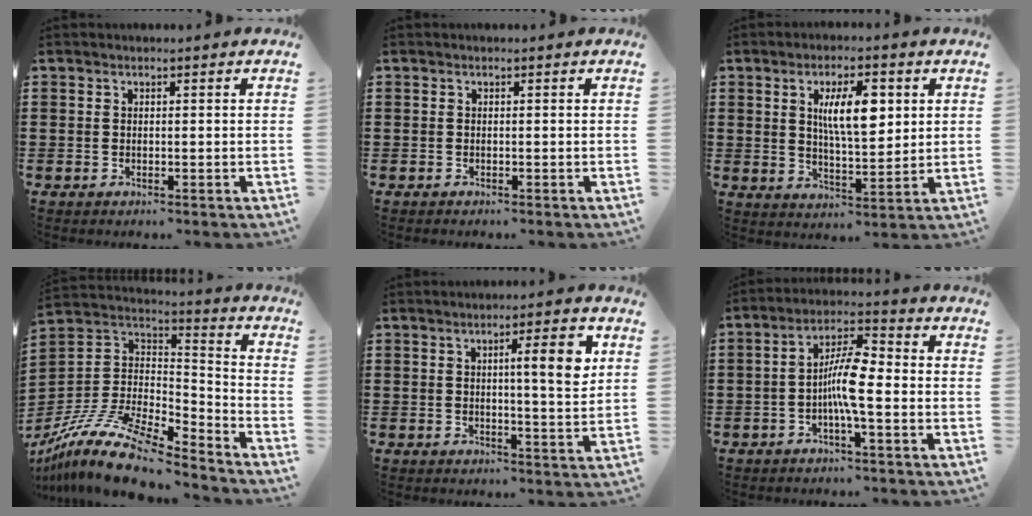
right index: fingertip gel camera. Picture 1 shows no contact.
{"total": 0.0}
{"total": 8.5, "force": [2.5, 3.0, 7.5], "torque": [-0.137, 0.003, 0.038]}
{"total": 14.4, "force": [-11.1, 4.1, 8.3], "torque": [-0.163, 0.035, -0.207]}
{"total": 7.0, "force": [2.1, 0.8, 6.6], "torque": [-0.098, -0.009, 0.022]}
{"total": 7.2, "force": [-1.5, 1.5, 6.8], "torque": [-0.134, 0.001, -0.033]}